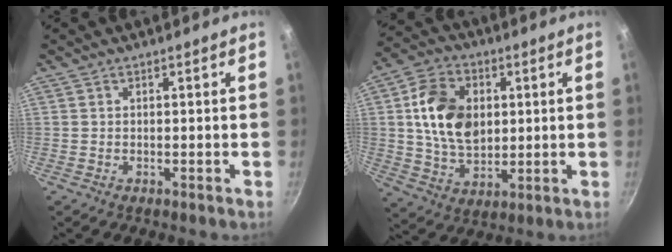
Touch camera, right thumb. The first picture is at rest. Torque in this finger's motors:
{"motor_torque": [1.87, 1.75, 1.20, -0.36, 0.14]}